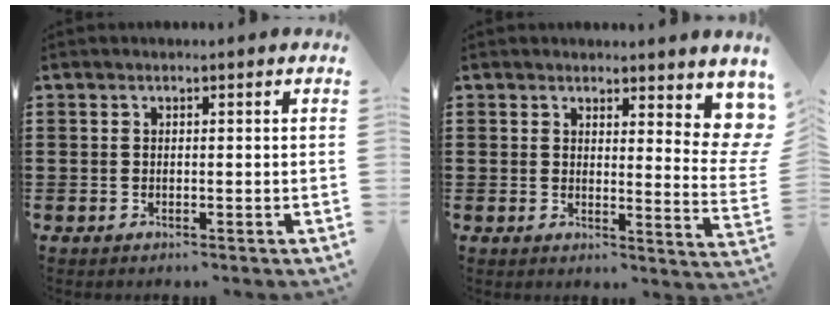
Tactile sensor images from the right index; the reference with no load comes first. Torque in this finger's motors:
{"motor_torque": [0.06, 0.49, 0.29, 0.00]}